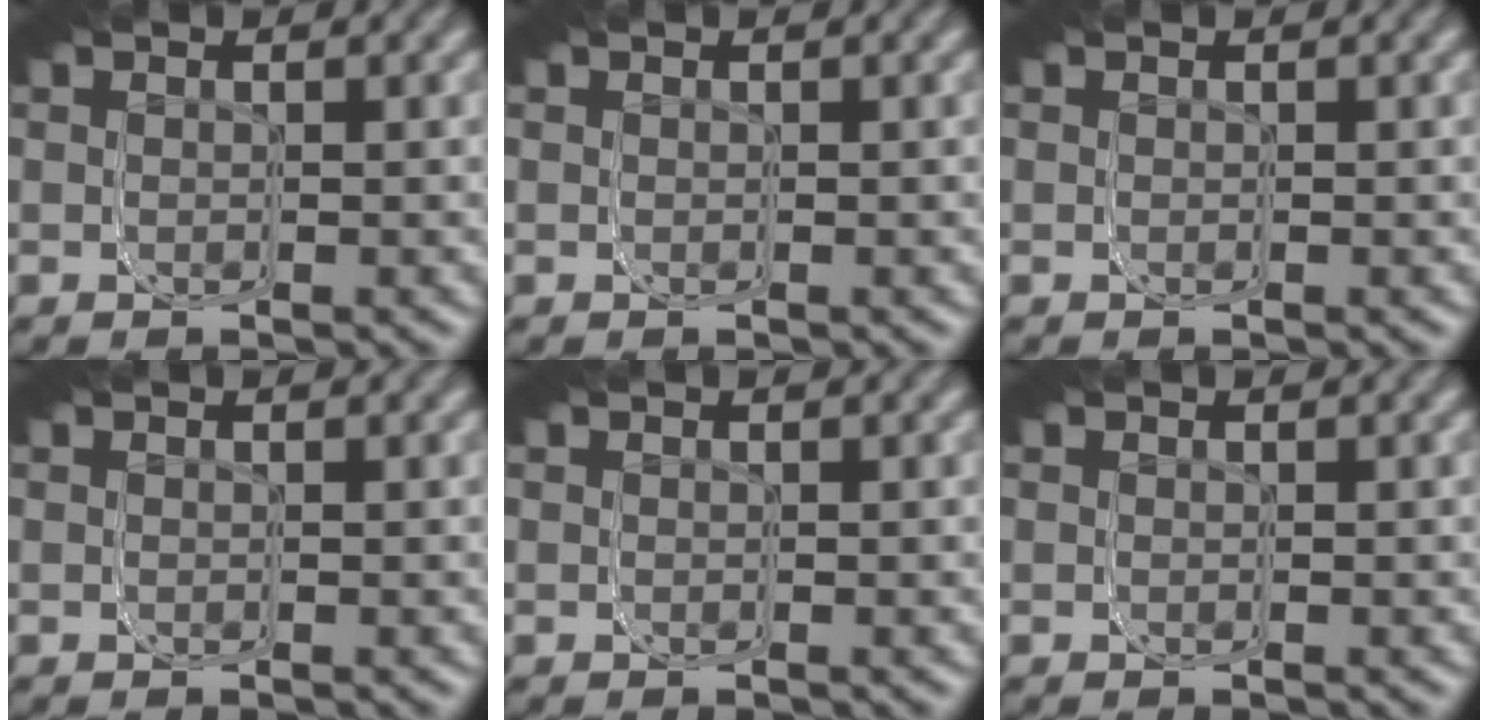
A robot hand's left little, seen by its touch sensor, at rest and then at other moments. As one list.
[{"total": 0.0}, {"total": 0.0}, {"total": 0.0}, {"total": 0.0}, {"total": 0.0}]